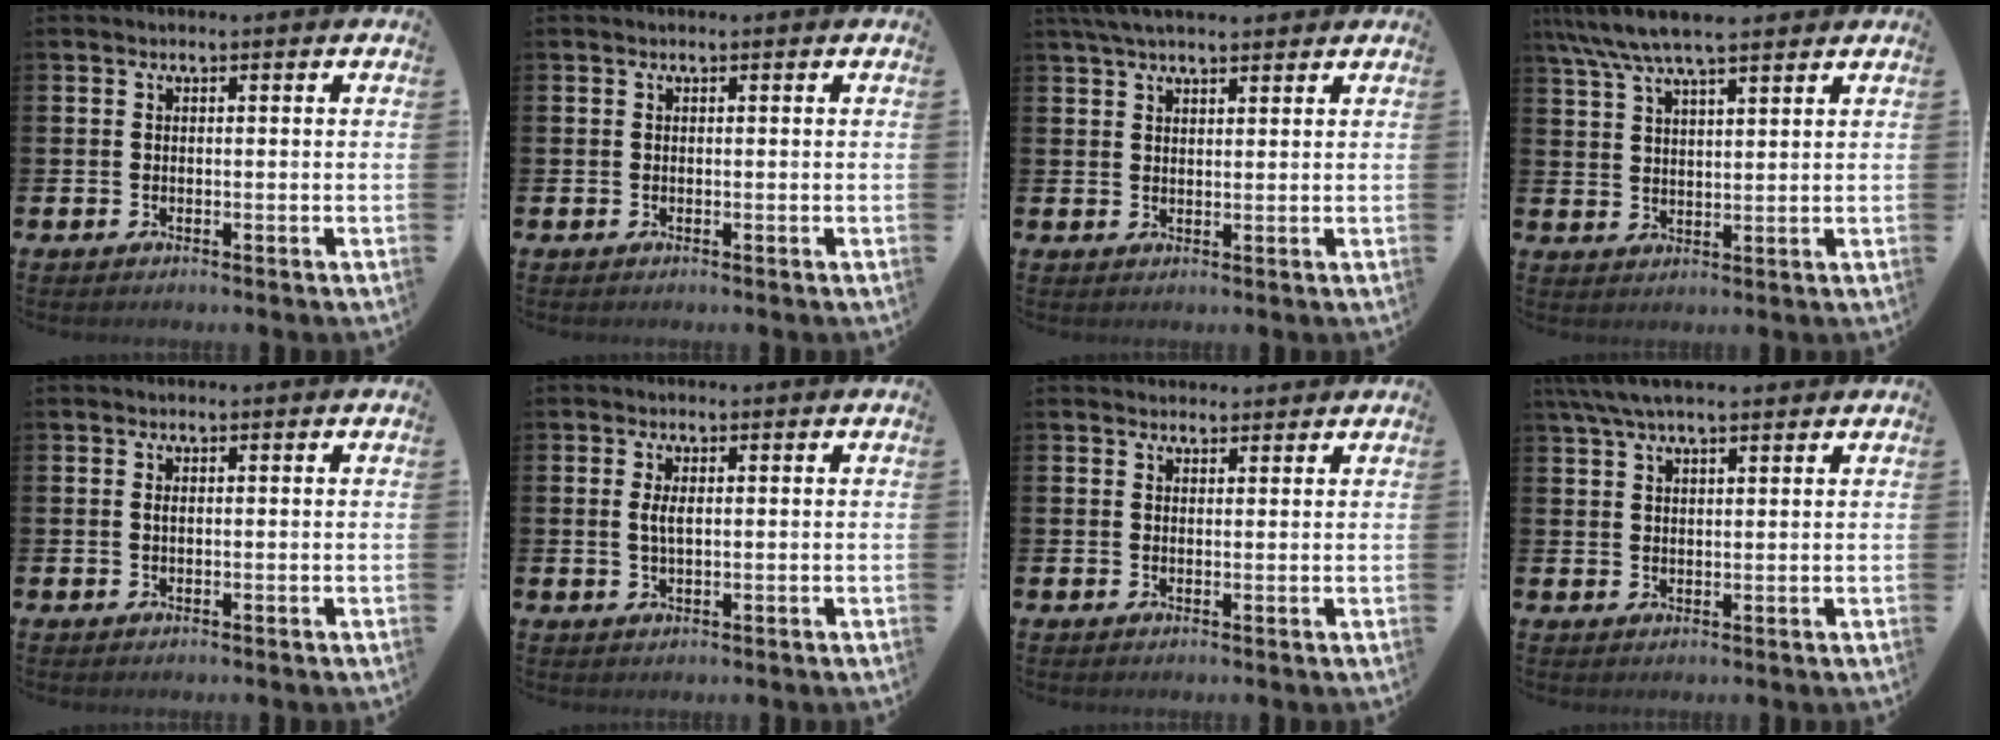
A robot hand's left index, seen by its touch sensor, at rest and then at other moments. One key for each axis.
{"total": 0.0}
{"total": 4.3, "fx": 3.8, "fy": 1.1, "fz": 1.6, "tx": -0.033, "ty": -0.007, "tz": 0.070}
{"total": 7.2, "fx": 6.2, "fy": 1.5, "fz": 3.3, "tx": -0.075, "ty": -0.019, "tz": 0.111}
{"total": 0.6, "fx": 0.2, "fy": 0.2, "fz": 0.5, "tx": -0.007, "ty": 0.000, "tz": 0.002}
{"total": 2.3, "fx": 0.4, "fy": 0.9, "fz": 2.0, "tx": -0.038, "ty": 0.004, "tz": 0.005}
{"total": 1.8, "fx": 1.8, "fy": 0.5, "fz": -0.2, "tx": 0.015, "ty": -0.007, "tz": 0.030}
{"total": 5.2, "fx": 4.2, "fy": 1.3, "fz": 2.8, "tx": -0.057, "ty": -0.005, "tz": 0.075}